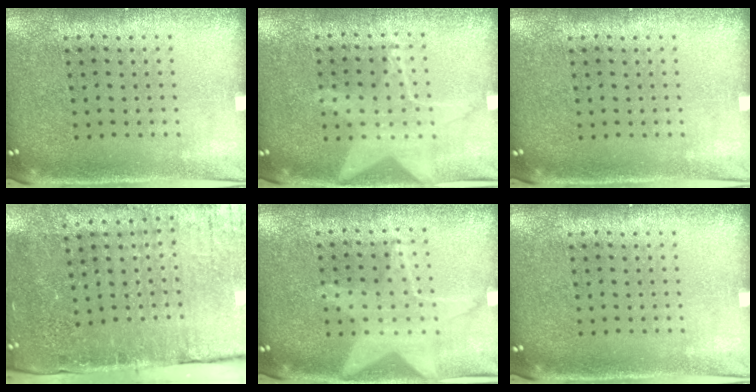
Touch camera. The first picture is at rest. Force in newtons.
{"total": 1.4, "press": 1.4, "slide": 0.4}
{"total": 0.0}
{"total": 4.2, "press": 3.9, "slide": 1.5}
{"total": 1.6, "press": 1.5, "slide": 0.6}
{"total": 0.0}